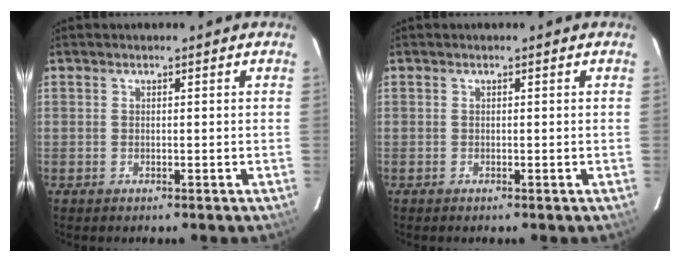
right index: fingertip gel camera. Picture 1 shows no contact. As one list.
[{"total": 0.0}]